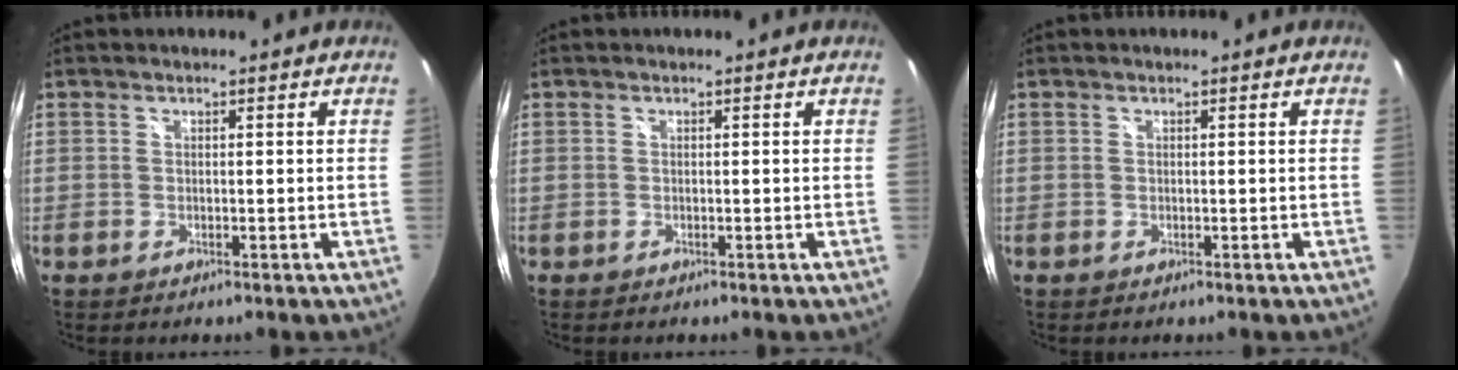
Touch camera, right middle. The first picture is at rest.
{"total": 0.0}
{"total": 0.0}